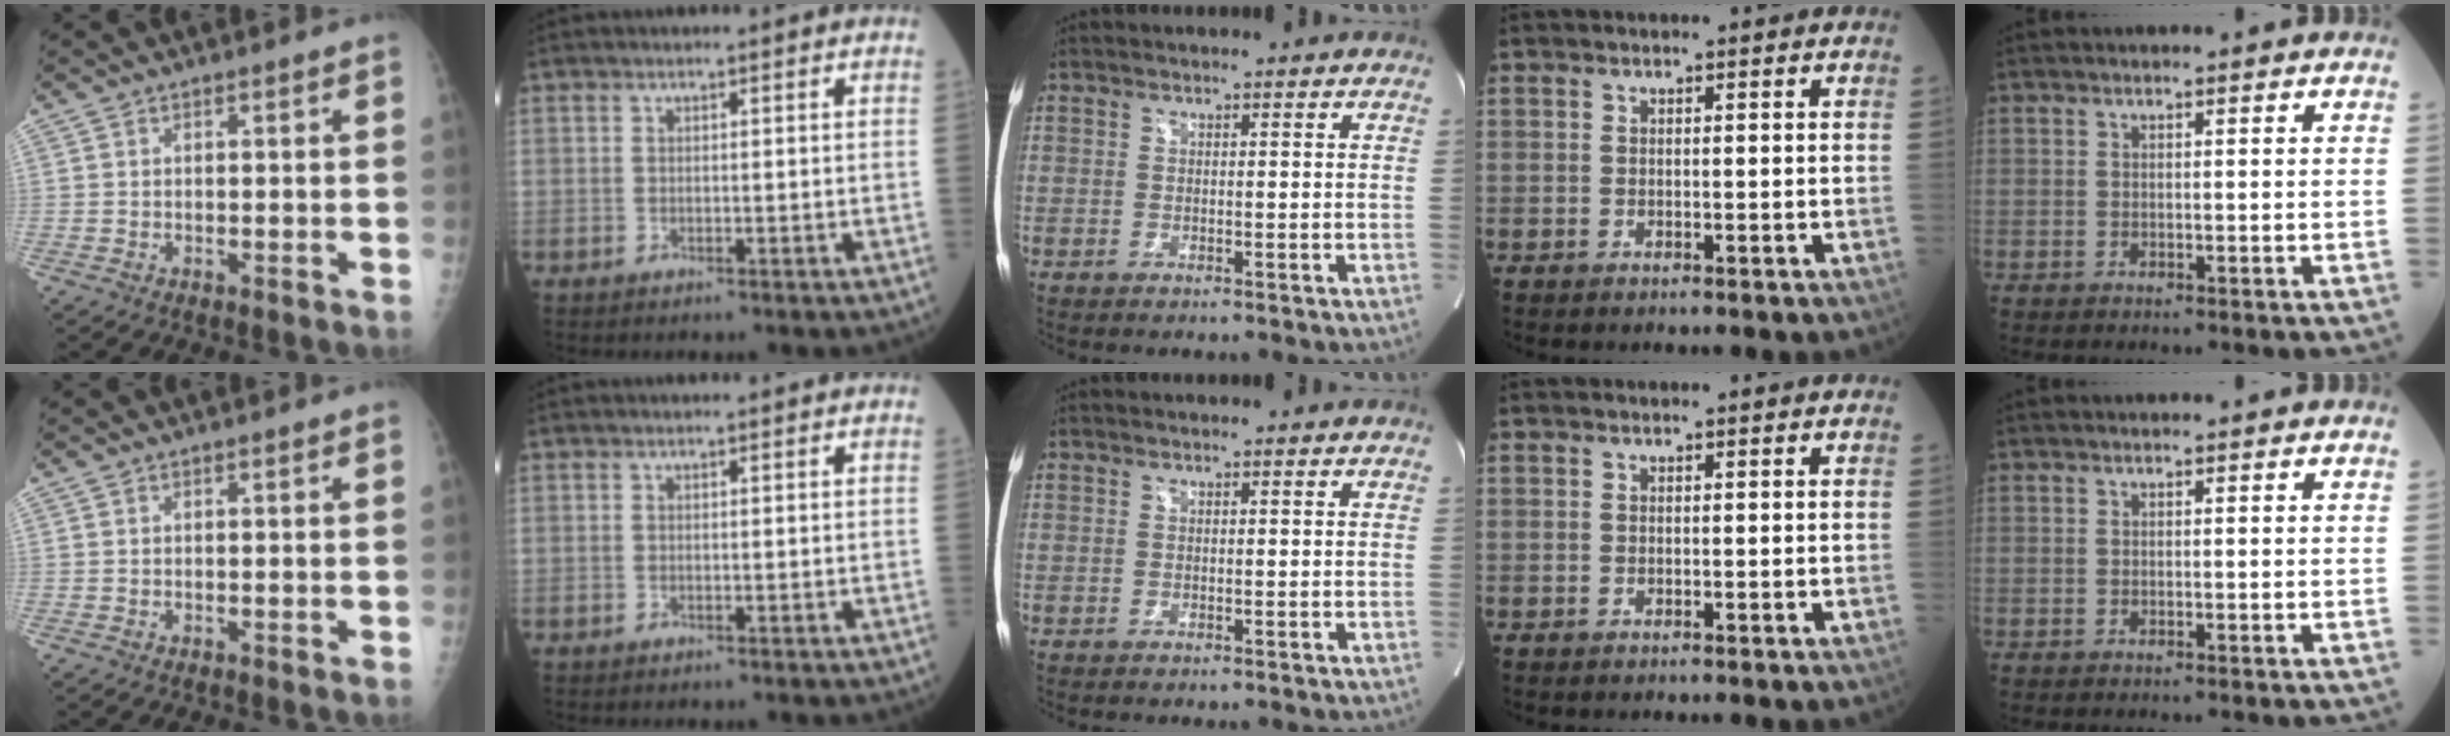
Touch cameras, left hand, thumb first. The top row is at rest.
{}